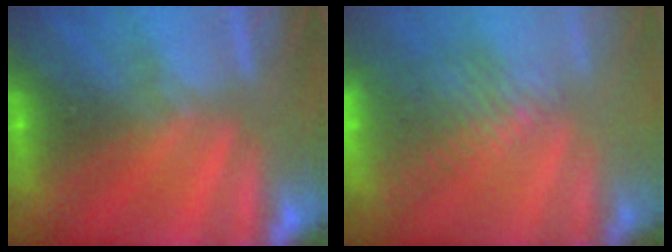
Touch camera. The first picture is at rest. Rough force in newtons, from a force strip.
{"total": 3.9}